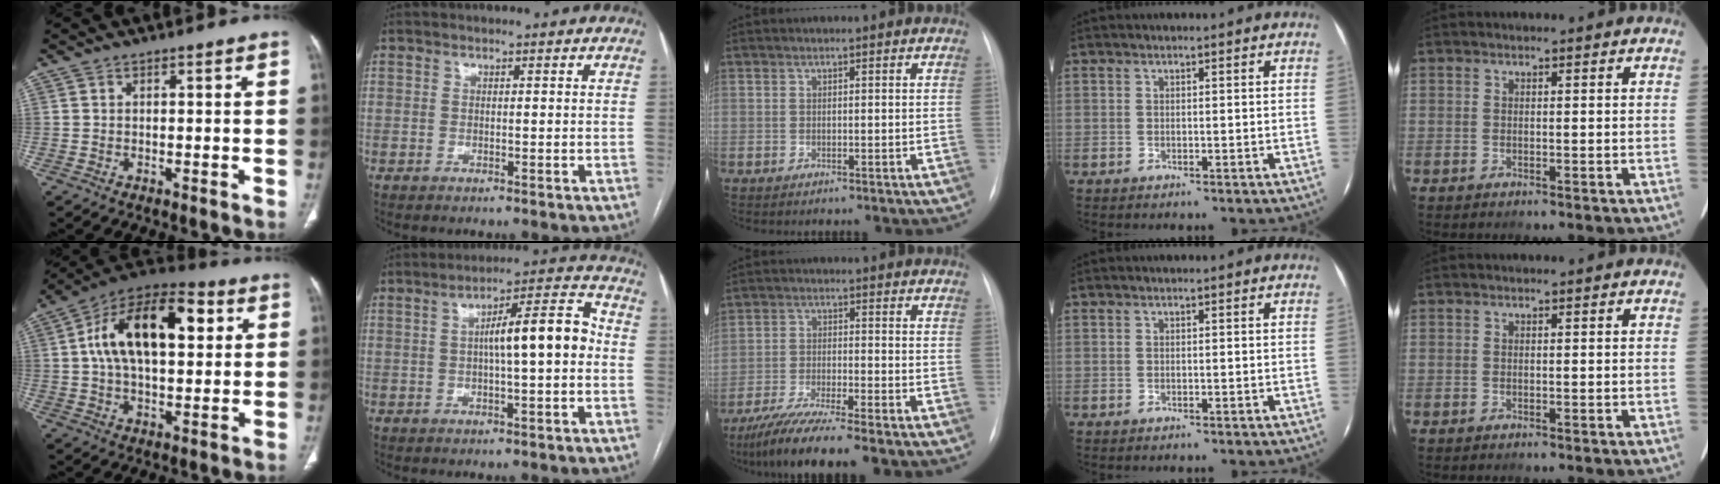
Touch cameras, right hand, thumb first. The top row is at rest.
{"thumb": {"total": 20.5, "force": [4.8, 10.8, 16.8], "torque": [-0.257, 0.021, 0.068]}, "index": {"total": 9.9, "force": [0.0, 1.5, 9.7], "torque": [-0.151, 0.030, -0.002]}, "middle": {"total": 9.3, "force": [-7.4, -0.2, 5.7], "torque": [-0.099, -0.030, -0.127]}}